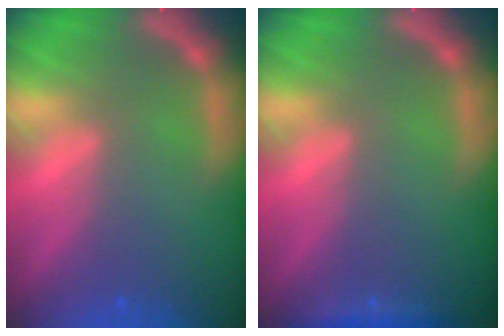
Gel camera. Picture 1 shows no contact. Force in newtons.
{"total": 1.4}